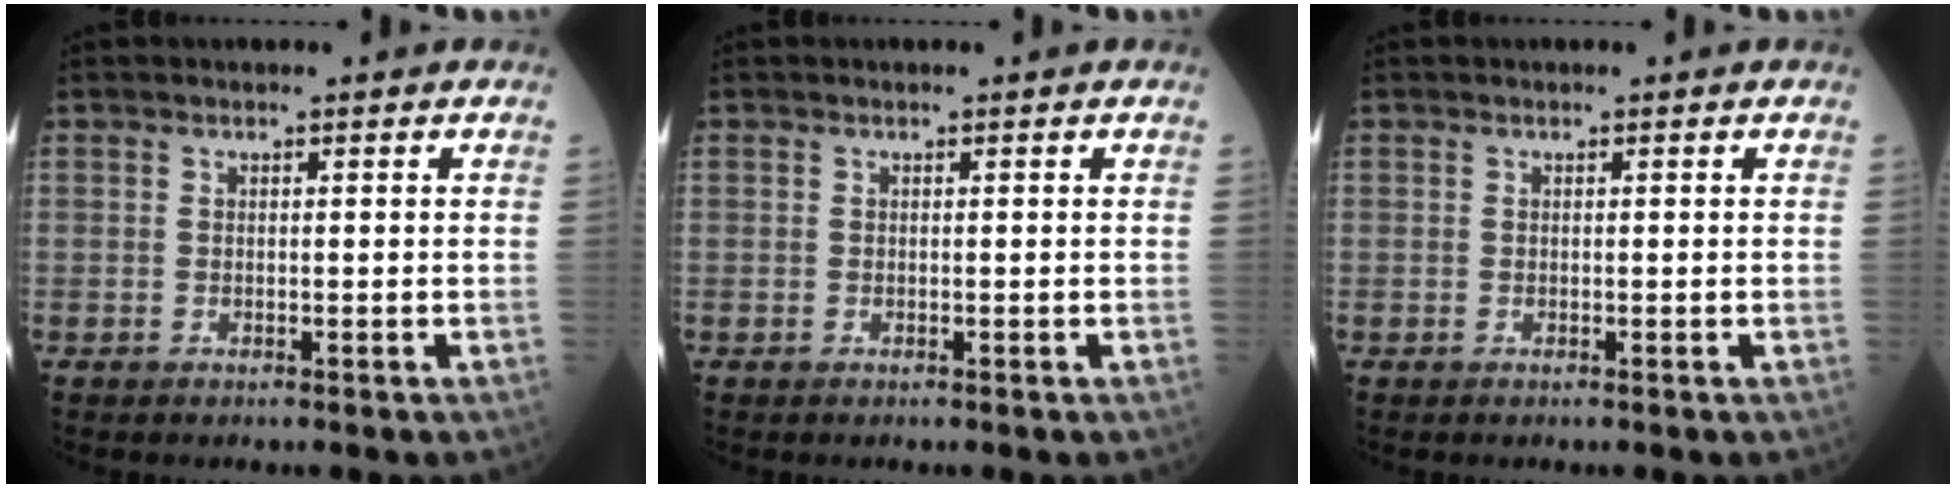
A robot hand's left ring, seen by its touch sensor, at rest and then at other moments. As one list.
[{"total": 0.0}, {"total": 0.0}]